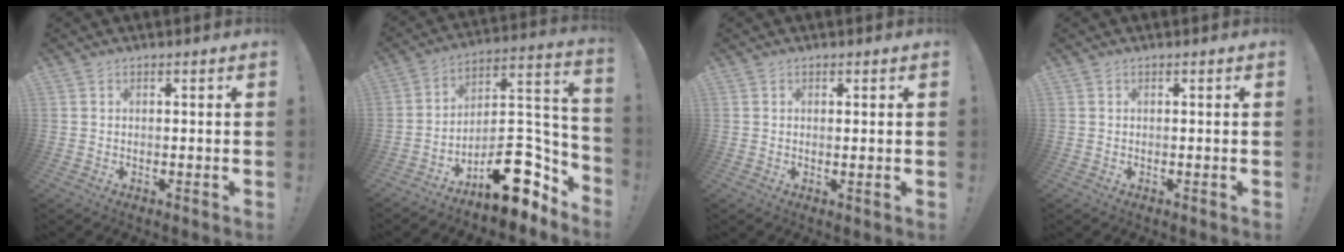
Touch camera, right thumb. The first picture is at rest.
{"total": 17.4, "force": [-10.1, 8.6, 11.3], "torque": [-0.114, 0.058, -0.153]}
{"total": 1.1, "force": [0.5, -0.2, 0.9], "torque": [-0.005, -0.005, 0.005]}
{"total": 0.0}